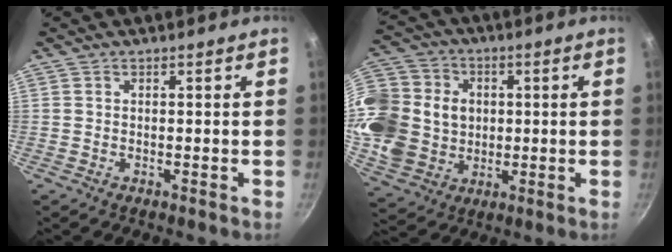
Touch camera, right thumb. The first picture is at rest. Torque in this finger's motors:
{"motor_torque": [1.37, 3.64, 0.31, -0.13, 0.23]}